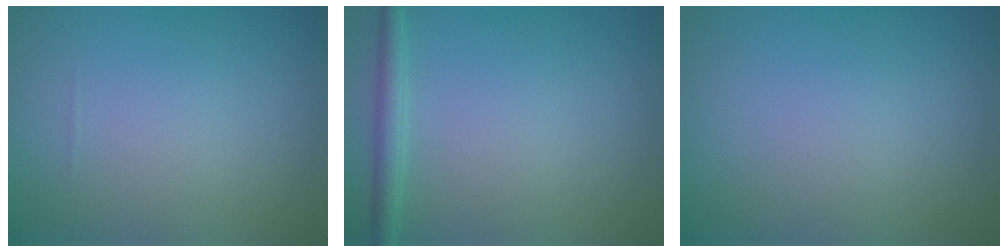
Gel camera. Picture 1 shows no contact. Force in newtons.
{"total": 1.7, "press": 1.7, "slide": 0.1}
{"total": 0.0}